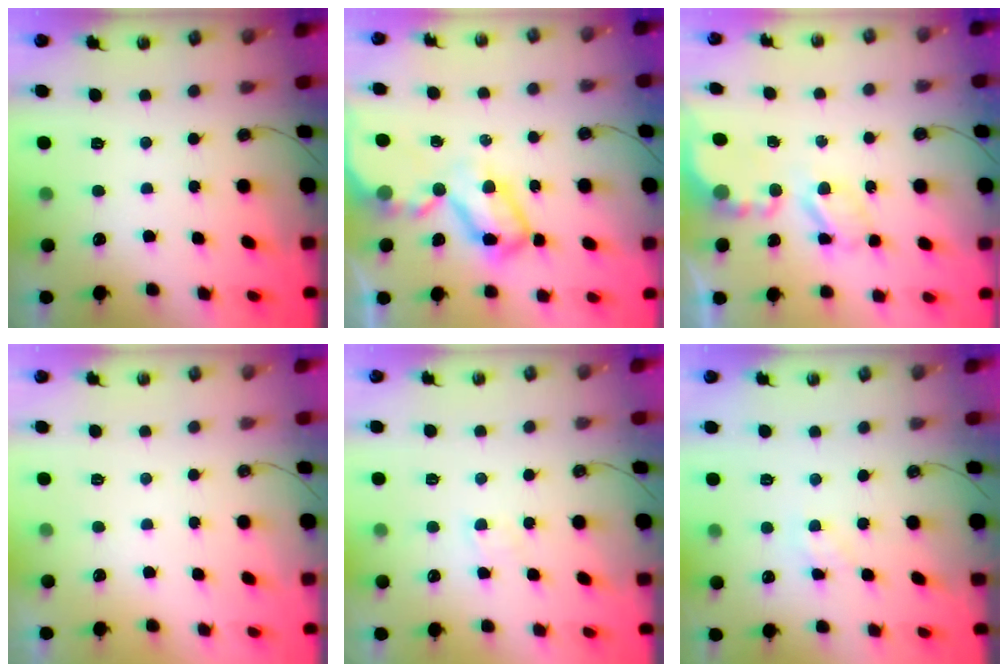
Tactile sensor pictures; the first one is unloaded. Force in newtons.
{"total": 10.4, "press": 10.3, "slide": 0.8}
{"total": 5.4, "press": 5.4, "slide": 0.2}
{"total": 0.0}
{"total": 2.8, "press": 2.8, "slide": 0.3}
{"total": 1.4, "press": 1.4, "slide": 0.2}